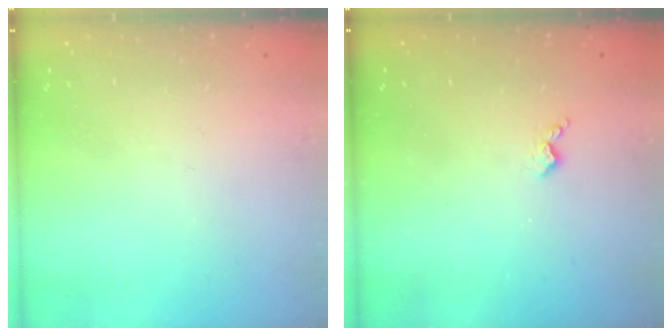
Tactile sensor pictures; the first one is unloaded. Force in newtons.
{"total": 4.0, "press": 4.0, "slide": 0.7}